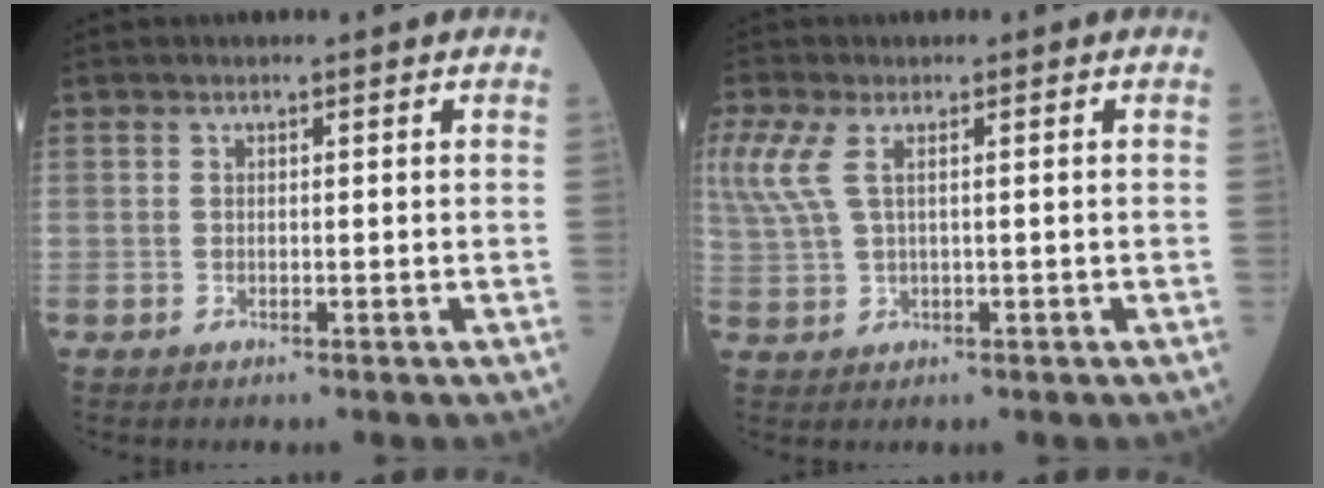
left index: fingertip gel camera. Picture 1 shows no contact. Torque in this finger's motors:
{"motor_torque": [1.19, -0.51, 0.25, 0.13]}